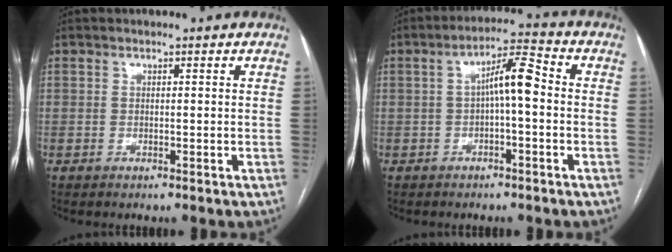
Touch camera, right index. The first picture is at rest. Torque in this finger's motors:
{"motor_torque": [1.03, -0.20, 0.54, 0.13]}